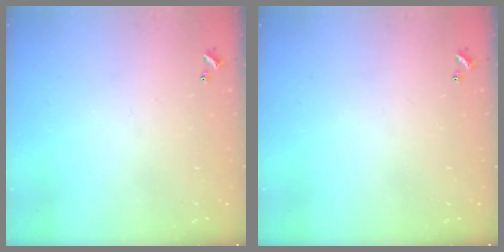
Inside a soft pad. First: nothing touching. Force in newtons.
{"total": 0.0}